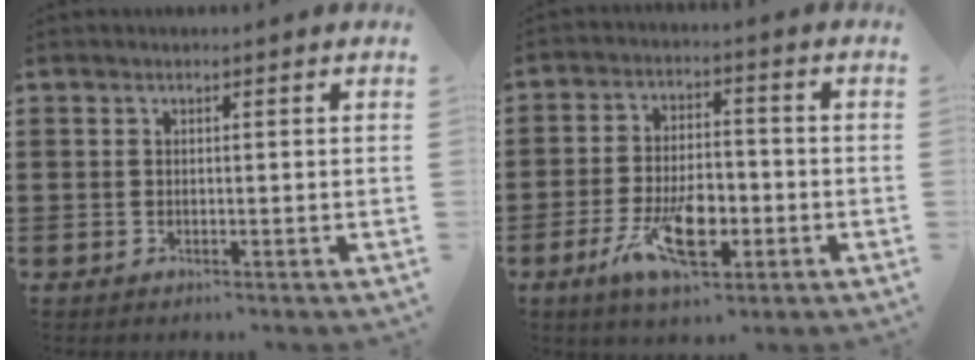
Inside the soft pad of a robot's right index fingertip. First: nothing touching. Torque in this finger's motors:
{"motor_torque": [1.42, 0.72, 0.81, 0.21]}